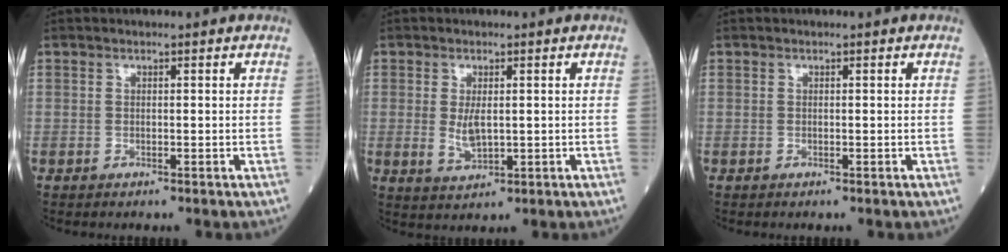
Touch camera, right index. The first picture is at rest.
{"total": 3.4, "force": [0.2, 1.3, 3.2], "torque": [-0.065, -0.007, 0.011]}
{"total": 0.0}